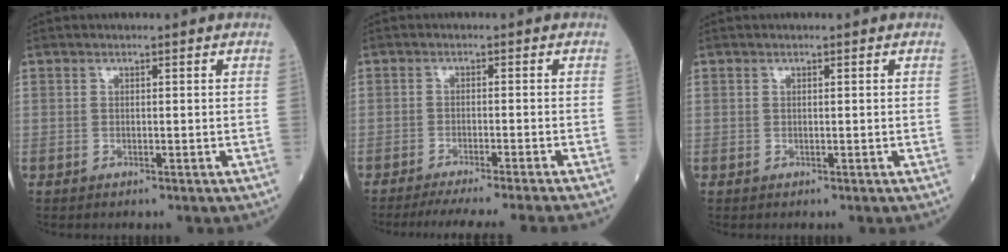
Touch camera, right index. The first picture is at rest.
{"total": 12.4, "force": [-11.1, -1.8, 5.2], "torque": [-0.045, -0.032, -0.156]}
{"total": 0.0}